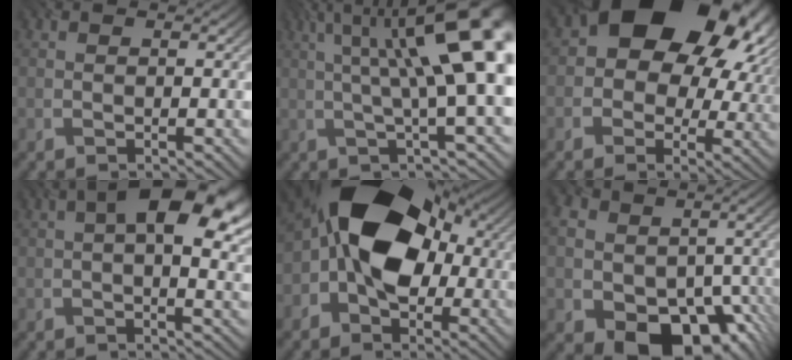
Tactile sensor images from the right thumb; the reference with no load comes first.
{"total": 15.6, "force": [3.4, 4.3, 14.6], "torque": [-0.213, 0.024, 0.060]}
{"total": 19.2, "force": [6.5, 13.4, 12.1], "torque": [-0.172, 0.017, 0.113]}
{"total": 12.8, "force": [3.8, 6.1, 10.6], "torque": [-0.151, 0.013, 0.045]}
{"total": 16.2, "force": [0.7, 11.0, 11.9], "torque": [-0.159, 0.015, -0.006]}
{"total": 17.1, "force": [-5.6, 13.4, 8.8], "torque": [-0.154, -0.030, -0.092]}